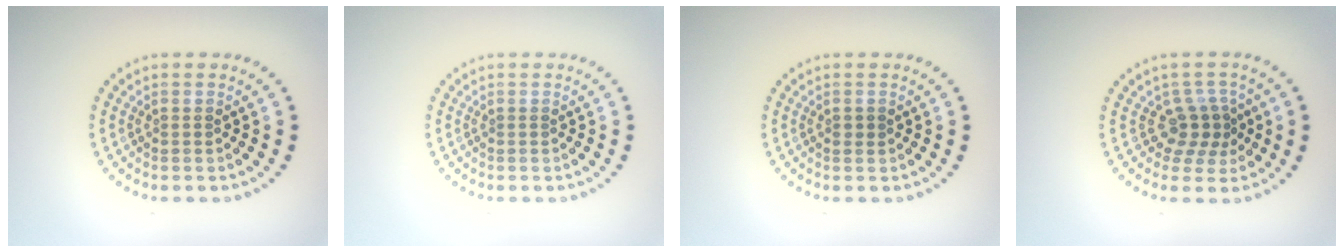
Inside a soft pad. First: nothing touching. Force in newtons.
{"total": 0.0}
{"total": 0.8, "press": 0.8, "slide": 0.3}
{"total": 2.9, "press": 2.1, "slide": 1.9}